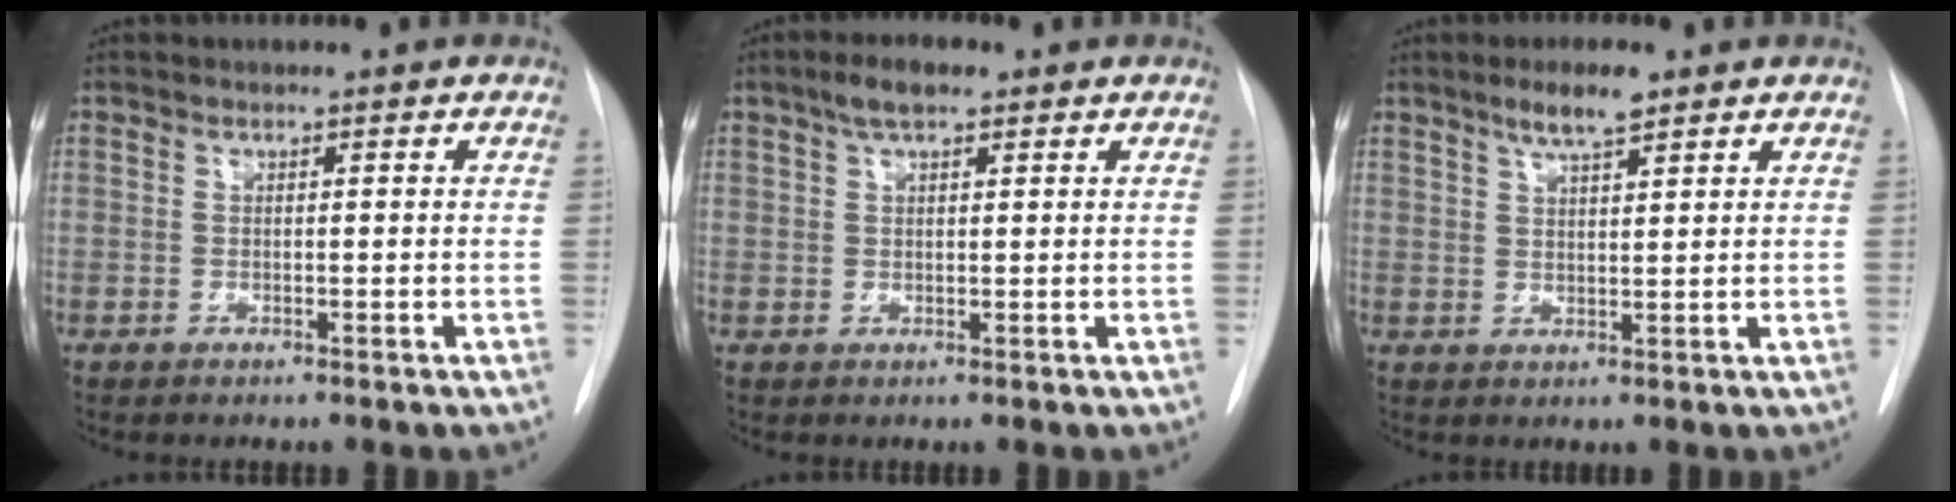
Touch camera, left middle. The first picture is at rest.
{"total": 3.8, "force": [2.4, 1.4, 2.6], "torque": [-0.052, 0.012, 0.042]}
{"total": 4.5, "force": [3.2, 0.6, 3.1], "torque": [-0.058, 0.003, 0.056]}